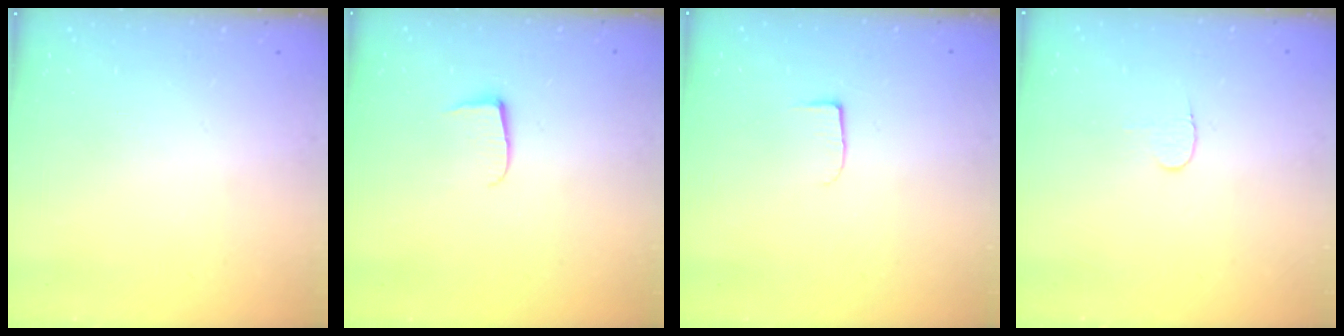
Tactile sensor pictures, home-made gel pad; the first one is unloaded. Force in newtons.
{"total": 5.4, "press": 5.3, "slide": 0.5}
{"total": 5.0, "press": 4.9, "slide": 0.6}
{"total": 3.9, "press": 3.9, "slide": 0.2}